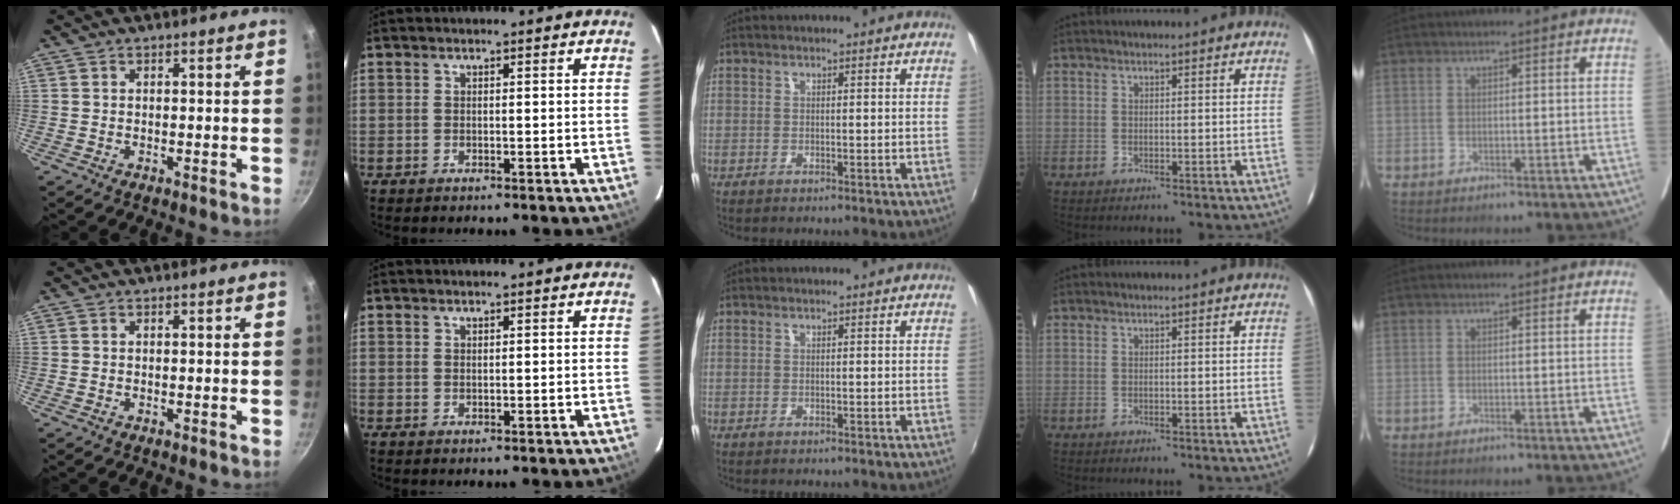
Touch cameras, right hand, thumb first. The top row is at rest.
{}